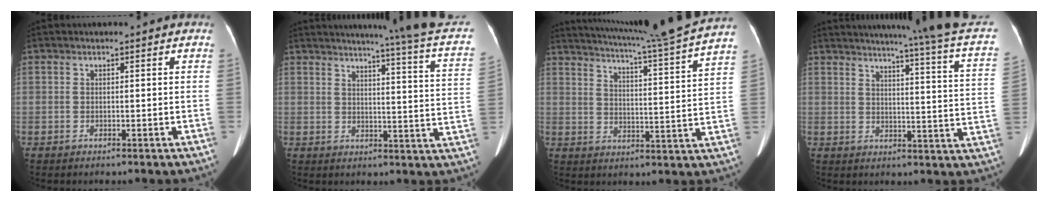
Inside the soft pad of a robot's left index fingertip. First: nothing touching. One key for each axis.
{"total": 18.4, "fx": 15.7, "fy": -1.7, "fz": 9.4, "tx": -0.133, "ty": -0.073, "tz": 0.165}
{"total": 19.7, "fx": 17.8, "fy": -2.5, "fz": 8.2, "tx": -0.147, "ty": -0.050, "tz": 0.229}
{"total": 21.0, "fx": 17.8, "fy": -1.9, "fz": 10.9, "tx": -0.160, "ty": -0.069, "tz": 0.198}